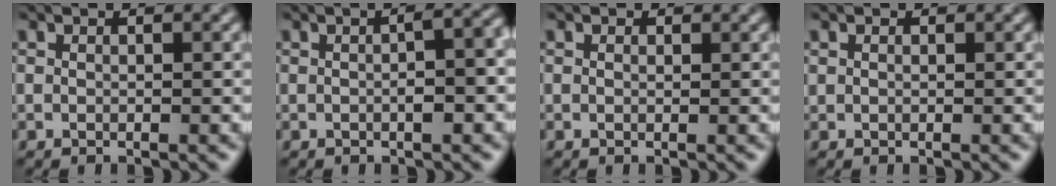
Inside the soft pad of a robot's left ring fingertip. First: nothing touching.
{"total": 5.3, "force": [0.4, 2.2, 4.8], "torque": [-0.035, 0.031, -0.005]}
{"total": 1.0, "force": [0.5, 0.7, 0.5], "torque": [-0.007, 0.007, -0.003]}
{"total": 0.7, "force": [0.3, 0.5, 0.3], "torque": [-0.004, 0.005, 0.000]}